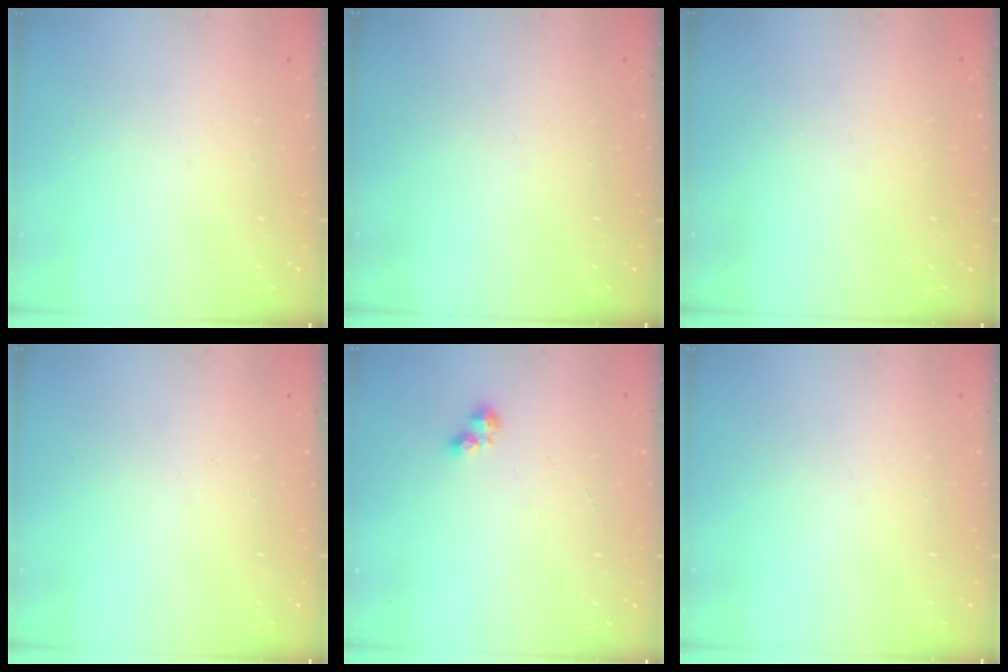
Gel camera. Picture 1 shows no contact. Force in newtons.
{"total": 0.0}
{"total": 0.7, "press": 0.6, "slide": 0.4}
{"total": 0.0}
{"total": 3.0, "press": 2.9, "slide": 0.5}
{"total": 0.0}